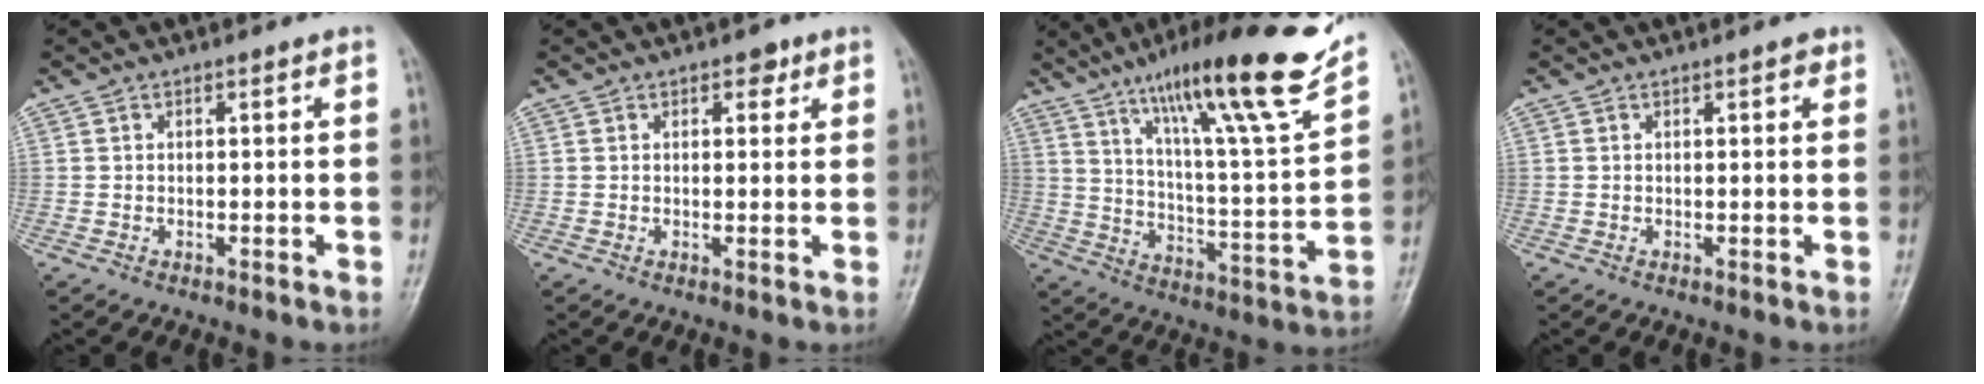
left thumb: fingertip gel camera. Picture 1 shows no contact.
{"total": 2.2, "force": [1.3, 1.3, 1.2], "torque": [0.001, -0.003, 0.015]}
{"total": 23.4, "force": [16.3, 2.3, 16.7], "torque": [-0.233, -0.065, 0.262]}
{"total": 1.3, "force": [0.7, 0.5, 0.9], "torque": [-0.008, 0.000, 0.006]}